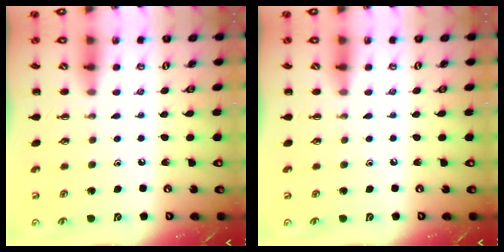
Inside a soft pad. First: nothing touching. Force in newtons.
{"total": 0.0}